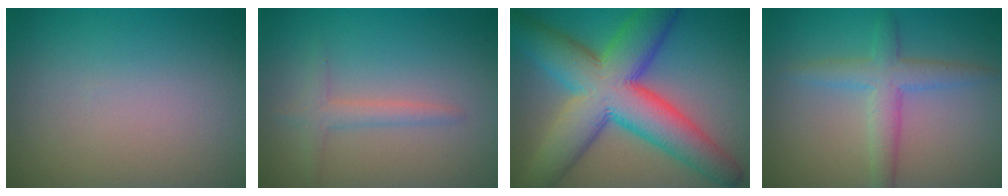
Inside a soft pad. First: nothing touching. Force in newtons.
{"total": 1.7, "press": 1.7, "slide": 0.1}
{"total": 12.5, "press": 12.5, "slide": 0.1}
{"total": 3.5, "press": 3.5, "slide": 0.2}